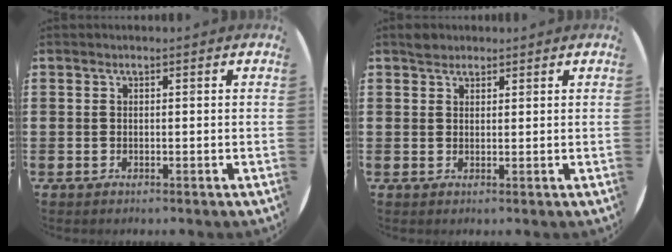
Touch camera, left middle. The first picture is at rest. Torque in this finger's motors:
{"motor_torque": [0.41, -0.37, 0.03, 0.01]}